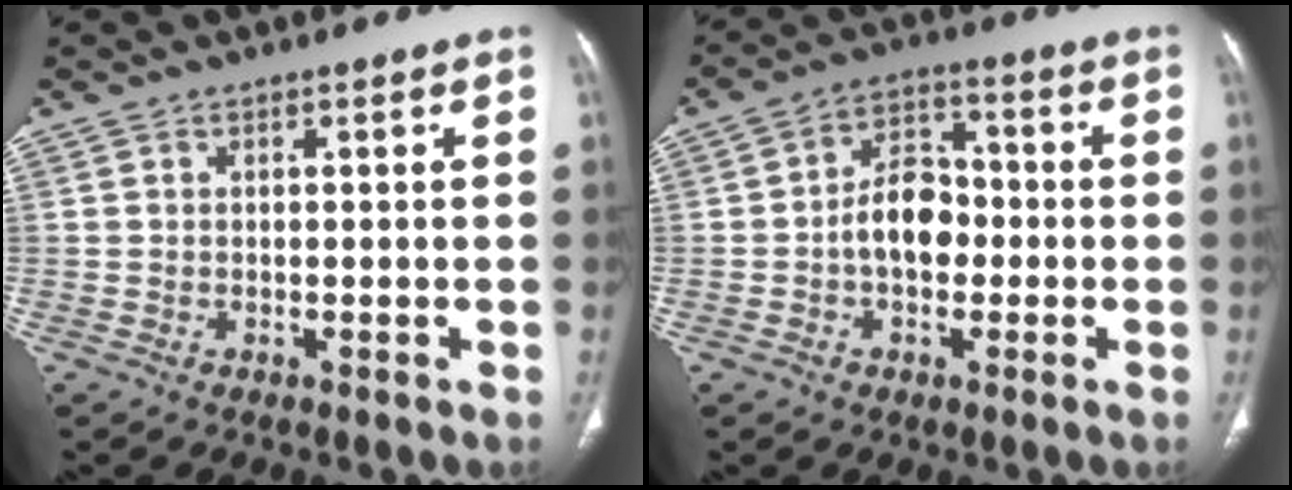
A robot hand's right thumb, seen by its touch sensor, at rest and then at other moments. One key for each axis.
{"total": 8.8, "fx": -1.3, "fy": 6.1, "fz": 6.3, "tx": -0.079, "ty": 0.028, "tz": -0.032}